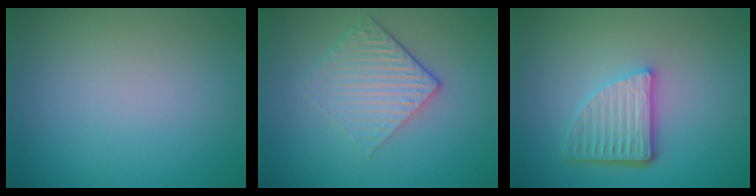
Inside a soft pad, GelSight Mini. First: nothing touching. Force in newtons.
{"total": 3.8, "press": 2.8, "slide": 2.6}
{"total": 4.9, "press": 3.5, "slide": 3.4}